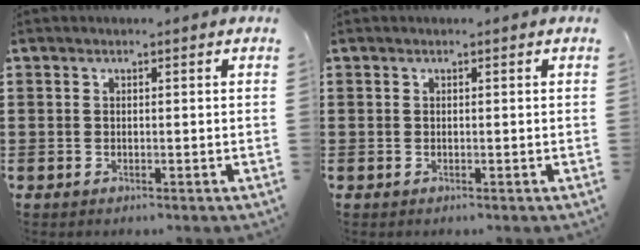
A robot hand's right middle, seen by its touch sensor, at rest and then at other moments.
{"total": 0.0}